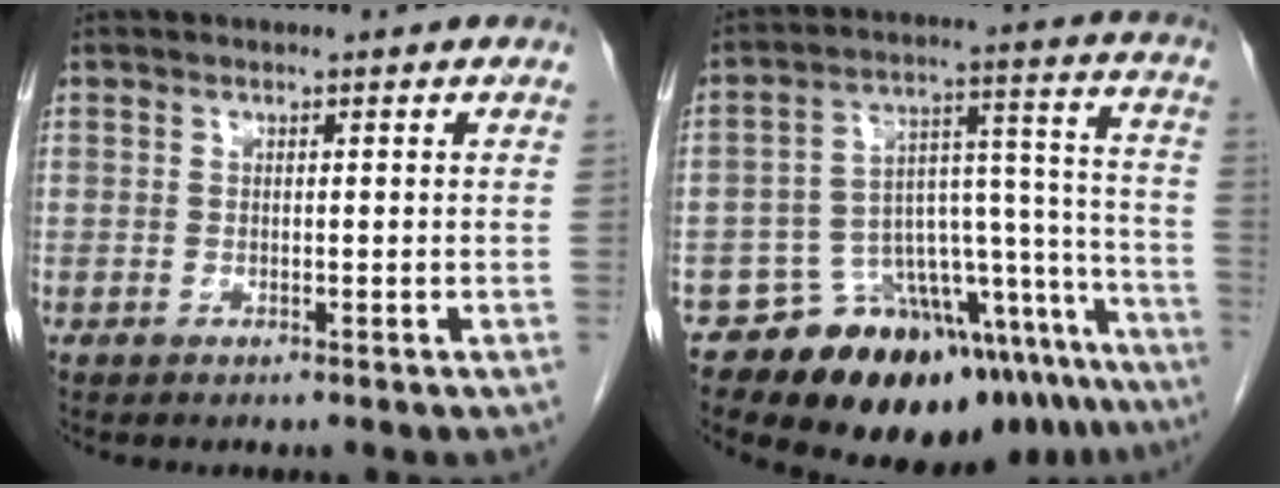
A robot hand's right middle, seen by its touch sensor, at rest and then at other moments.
{"total": 19.7, "force": [-15.5, 6.9, 10.1], "torque": [-0.066, 0.063, -0.223]}